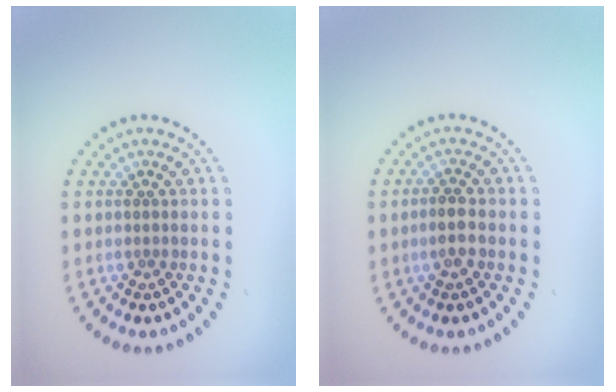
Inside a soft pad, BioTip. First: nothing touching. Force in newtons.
{"total": 2.0, "press": 1.8, "slide": 0.8}